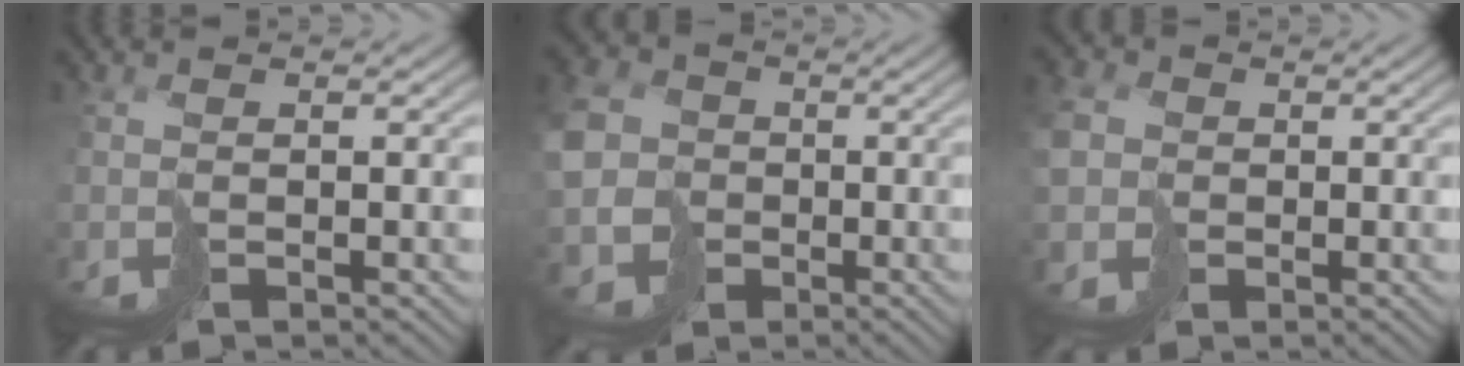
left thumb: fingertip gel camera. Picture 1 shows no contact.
{"total": 8.8, "force": [-1.1, 8.0, 3.6], "torque": [-0.113, -0.013, -0.025]}
{"total": 5.1, "force": [-0.3, 4.7, 1.9], "torque": [-0.076, -0.004, -0.008]}